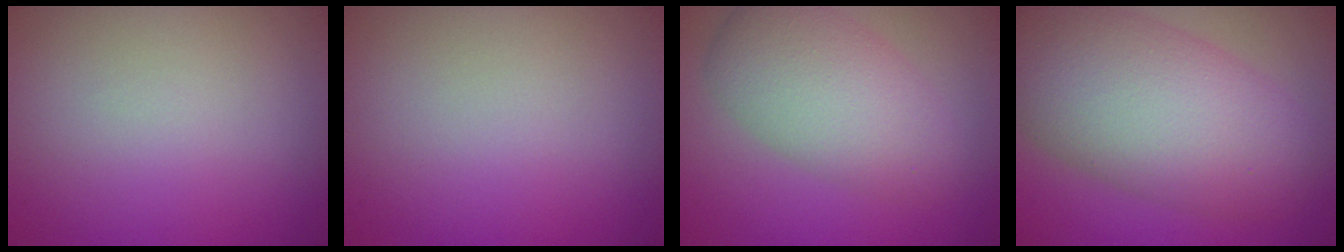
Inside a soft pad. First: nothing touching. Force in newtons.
{"total": 0.0}
{"total": 5.9, "press": 5.9, "slide": 0.0}
{"total": 10.2, "press": 10.2, "slide": 0.4}